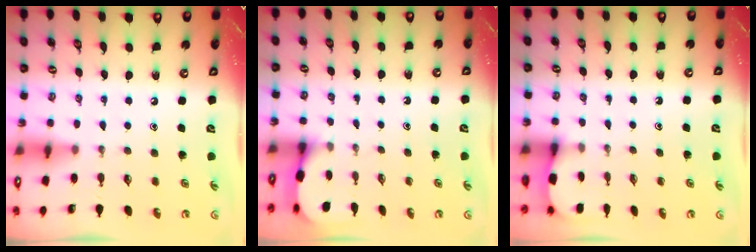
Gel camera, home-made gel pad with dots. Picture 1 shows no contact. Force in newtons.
{"total": 2.6, "press": 2.6, "slide": 0.2}
{"total": 2.6, "press": 2.6, "slide": 0.3}